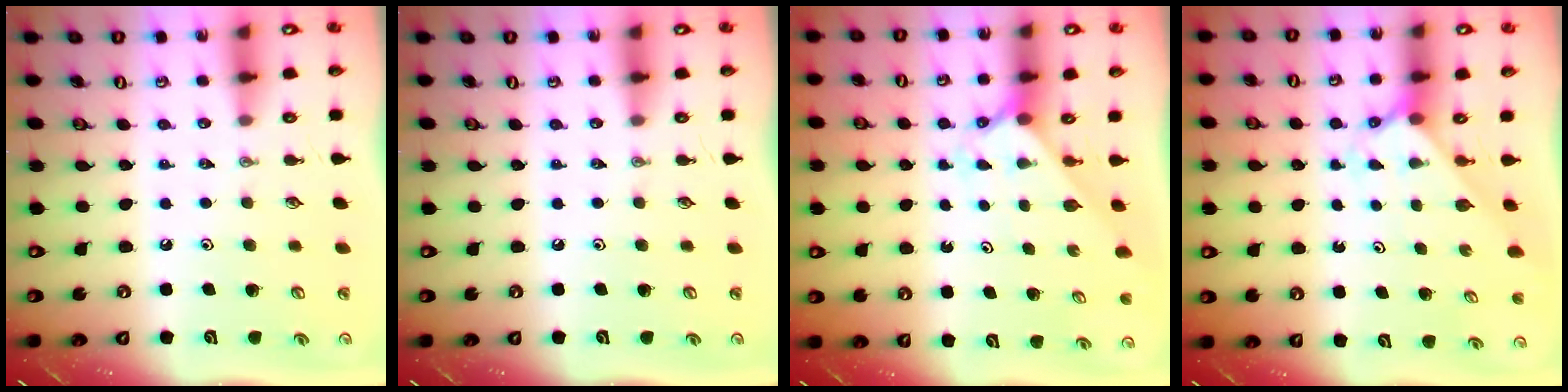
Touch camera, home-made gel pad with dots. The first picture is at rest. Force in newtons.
{"total": 0.0}
{"total": 2.1, "press": 2.1, "slide": 0.2}
{"total": 2.5, "press": 2.5, "slide": 0.2}